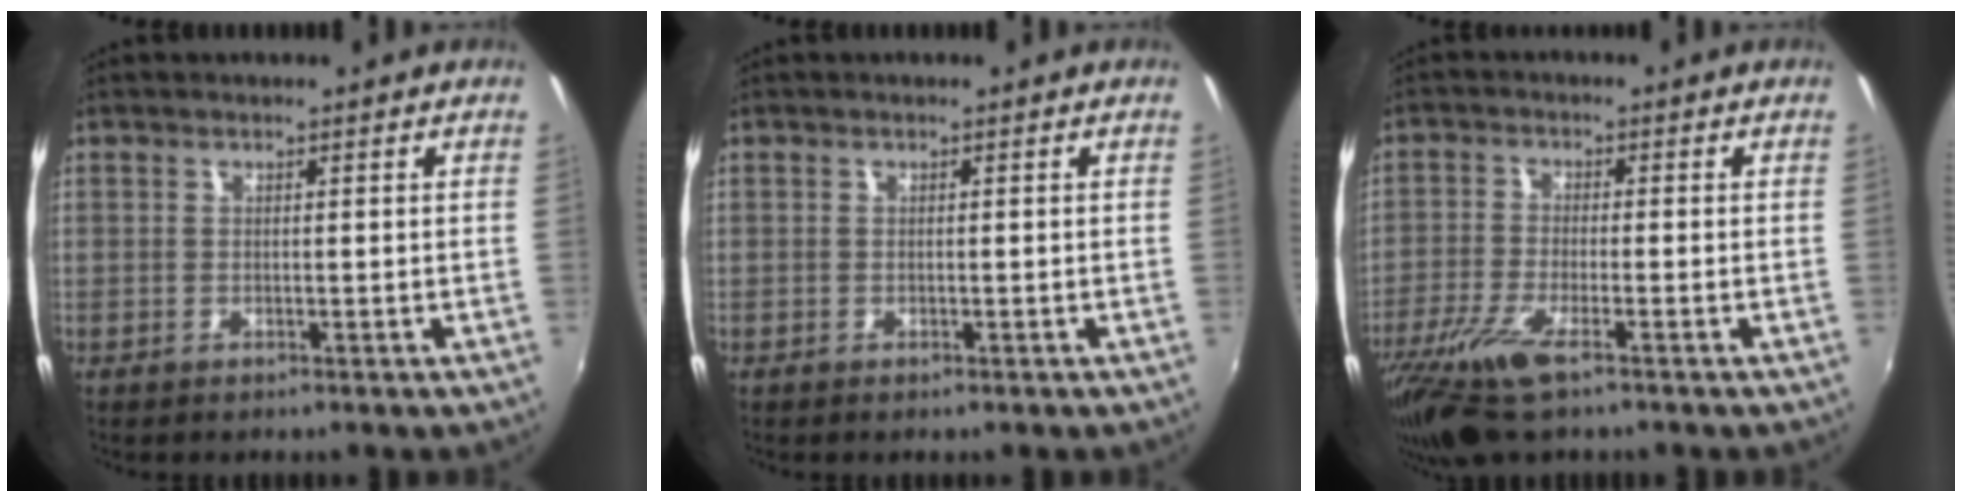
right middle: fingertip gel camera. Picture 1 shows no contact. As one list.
[{"total": 0.0}, {"total": 10.4, "force": [-6.8, 2.3, 7.4], "torque": [-0.170, -0.037, -0.133]}]